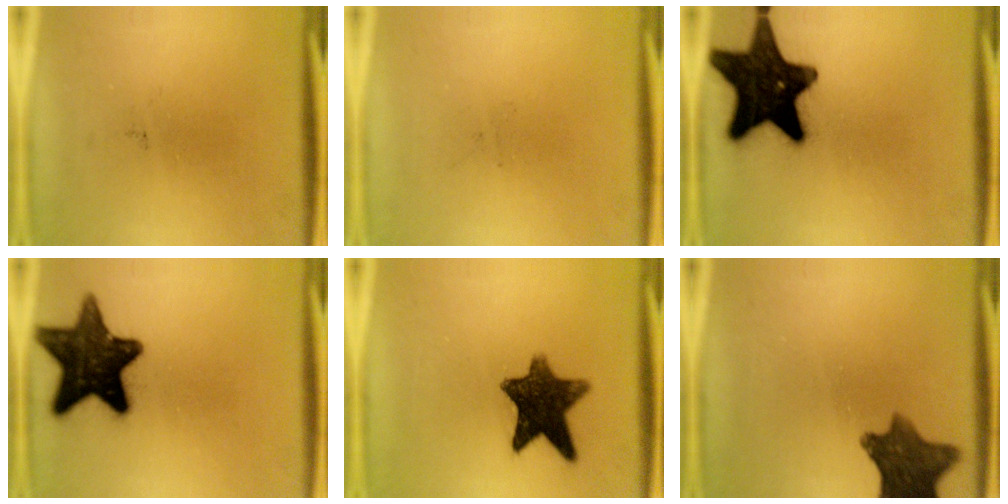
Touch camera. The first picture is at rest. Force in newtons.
{"total": 0.0}
{"total": 19.5}
{"total": 16.6}
{"total": 10.9}
{"total": 9.9}